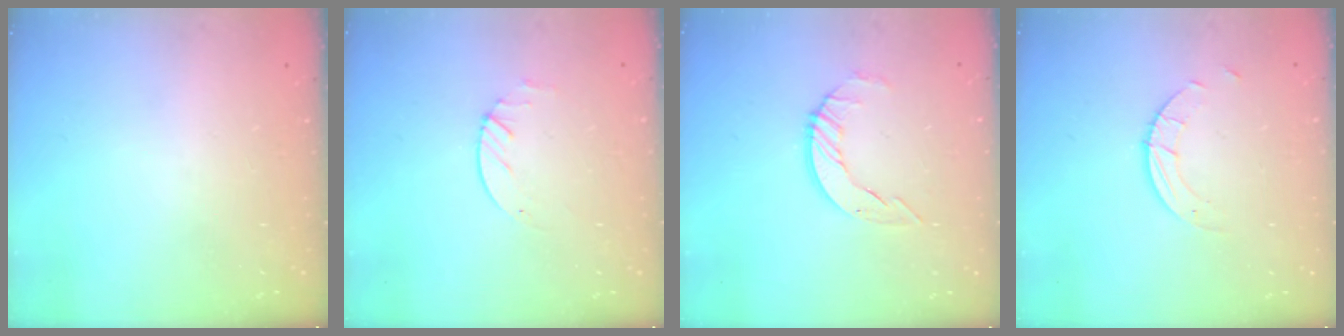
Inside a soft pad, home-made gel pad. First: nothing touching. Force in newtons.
{"total": 2.0, "press": 2.0, "slide": 0.2}
{"total": 4.9, "press": 4.9, "slide": 0.3}
{"total": 2.6, "press": 2.6, "slide": 0.3}